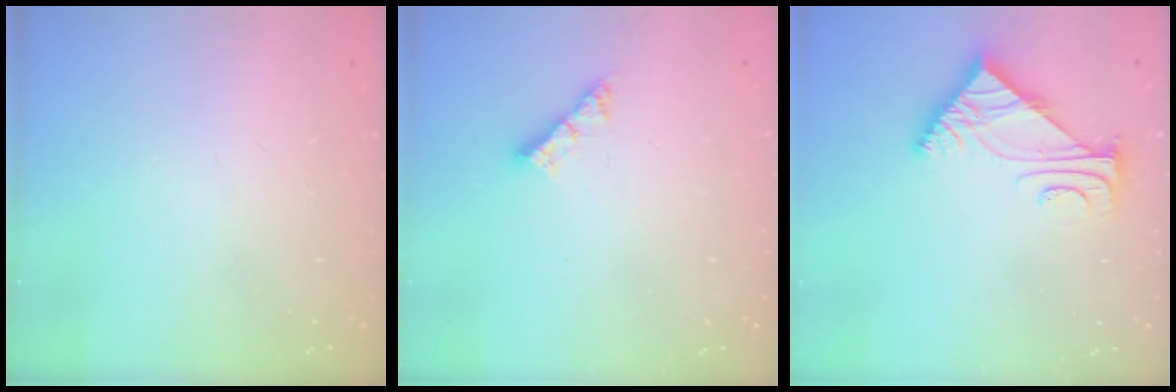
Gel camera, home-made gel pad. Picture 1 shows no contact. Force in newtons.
{"total": 5.3, "press": 5.3, "slide": 0.6}
{"total": 5.6, "press": 5.5, "slide": 0.8}